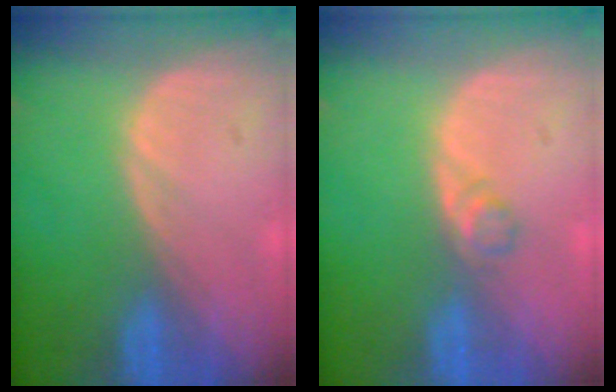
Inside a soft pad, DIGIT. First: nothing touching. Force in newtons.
{"total": 1.6, "press": 1.6, "slide": 0.2}